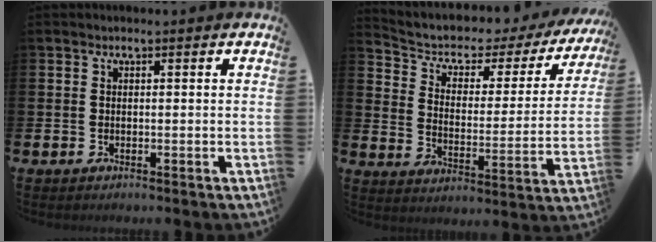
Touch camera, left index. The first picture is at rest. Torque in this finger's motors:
{"motor_torque": [1.36, -0.78, 0.13, 0.05]}